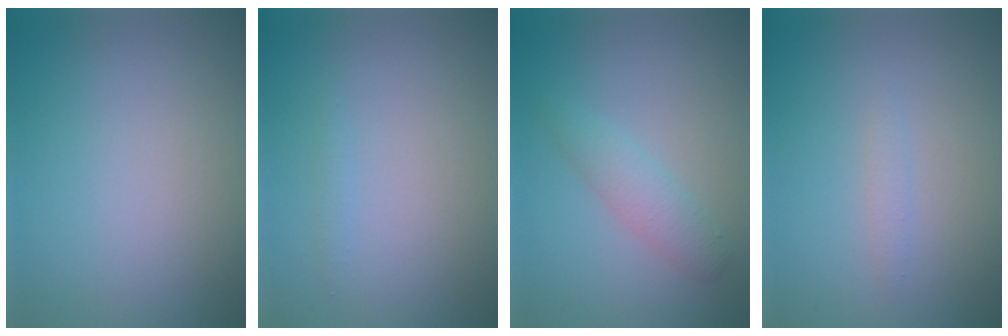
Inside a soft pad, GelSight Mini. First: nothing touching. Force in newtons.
{"total": 0.5, "press": 0.5, "slide": 0.0}
{"total": 2.2, "press": 2.2, "slide": 0.1}
{"total": 0.8, "press": 0.8, "slide": 0.0}